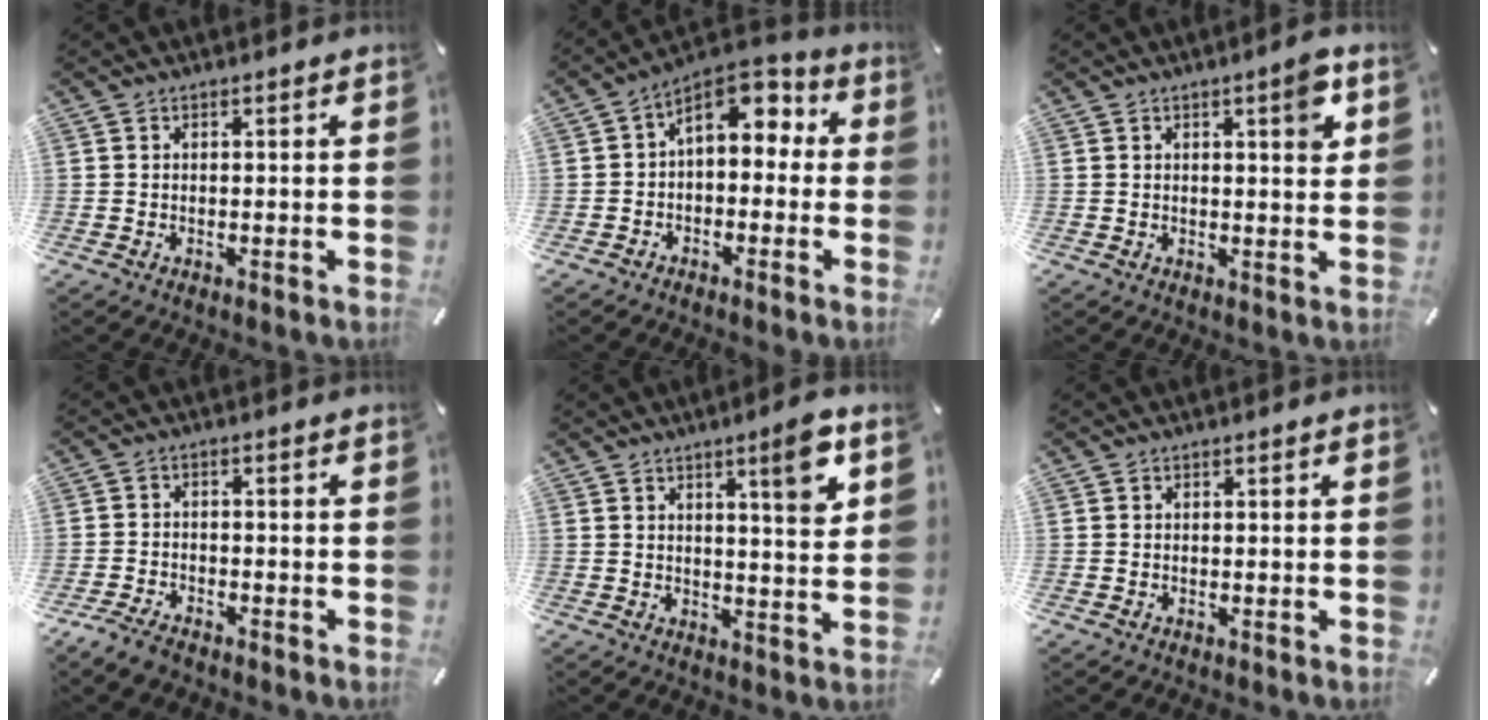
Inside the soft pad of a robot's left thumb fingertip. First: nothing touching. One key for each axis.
{"total": 8.1, "fx": 2.4, "fy": 5.5, "fz": 5.3, "tx": -0.067, "ty": -0.016, "tz": 0.040}
{"total": 5.7, "fx": 2.3, "fy": 1.6, "fz": 5.0, "tx": -0.068, "ty": -0.008, "tz": 0.032}
{"total": 3.9, "fx": -3.2, "fy": 1.6, "fz": 1.5, "tx": -0.044, "ty": 0.012, "tz": -0.066}
{"total": 8.8, "fx": 4.5, "fy": 1.3, "fz": 7.5, "tx": -0.105, "ty": -0.023, "tz": 0.063}
{"total": 0.0}